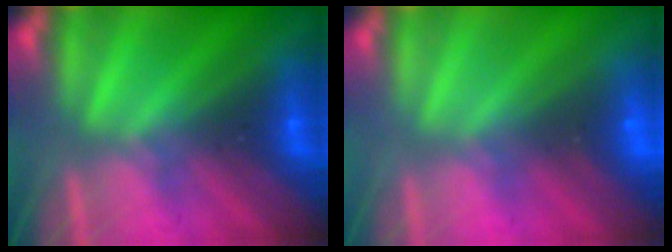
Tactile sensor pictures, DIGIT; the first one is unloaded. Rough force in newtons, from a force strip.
{"total": 2.3}